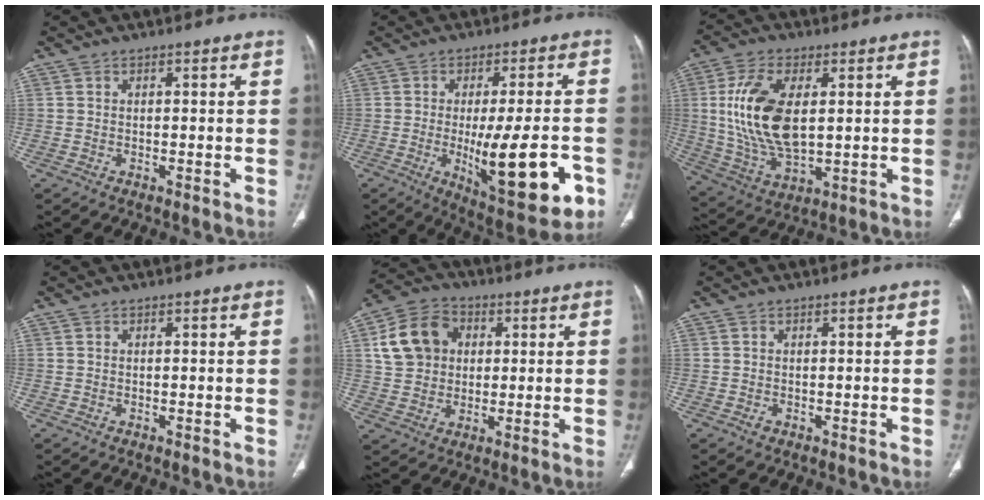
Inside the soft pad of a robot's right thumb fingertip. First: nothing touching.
{"total": 17.7, "force": [-4.6, 5.1, 16.3], "torque": [-0.230, -0.005, -0.051]}
{"total": 16.1, "force": [2.4, 8.2, 13.7], "torque": [-0.276, -0.012, 0.054]}
{"total": 0.0}
{"total": 11.8, "force": [2.7, 9.7, 6.1], "torque": [-0.096, 0.012, 0.045]}
{"total": 0.6, "force": [-0.2, 0.4, 0.3], "torque": [-0.008, -0.001, -0.003]}